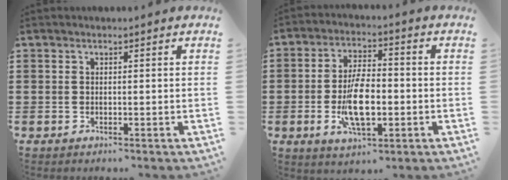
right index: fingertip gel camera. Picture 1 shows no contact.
{"total": 9.3, "force": [-1.9, 4.0, 8.1], "torque": [-0.170, -0.003, -0.035]}